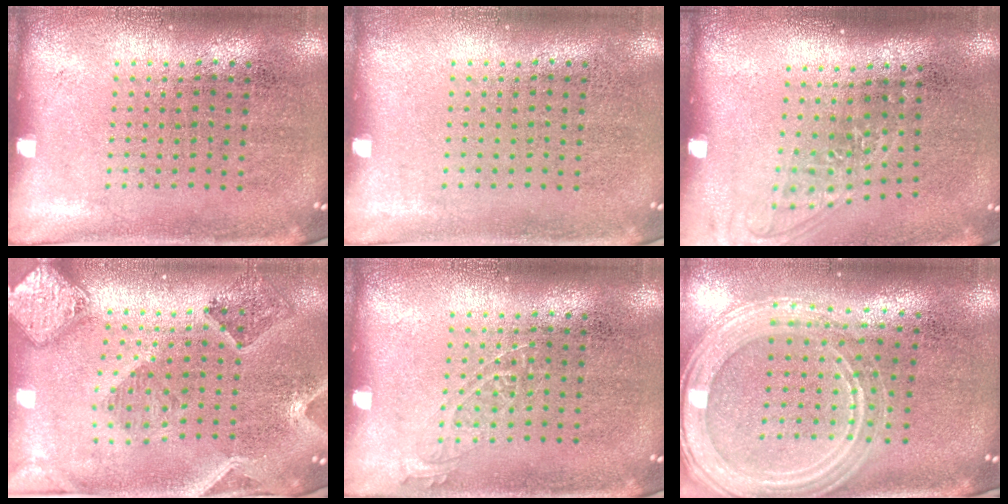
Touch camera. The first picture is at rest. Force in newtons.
{"total": 0.0}
{"total": 1.4, "press": 1.1, "slide": 0.8}
{"total": 1.8, "press": 1.7, "slide": 0.4}
{"total": 1.0, "press": 1.0, "slide": 0.1}
{"total": 2.3, "press": 2.0, "slide": 1.1}